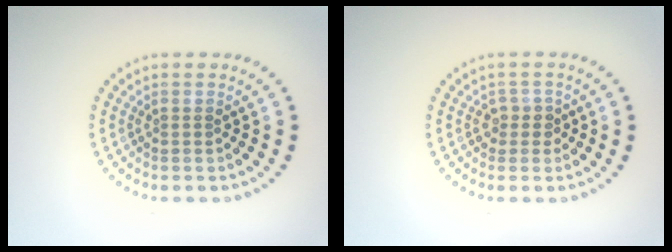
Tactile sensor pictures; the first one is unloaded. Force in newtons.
{"total": 1.6, "press": 1.2, "slide": 1.0}